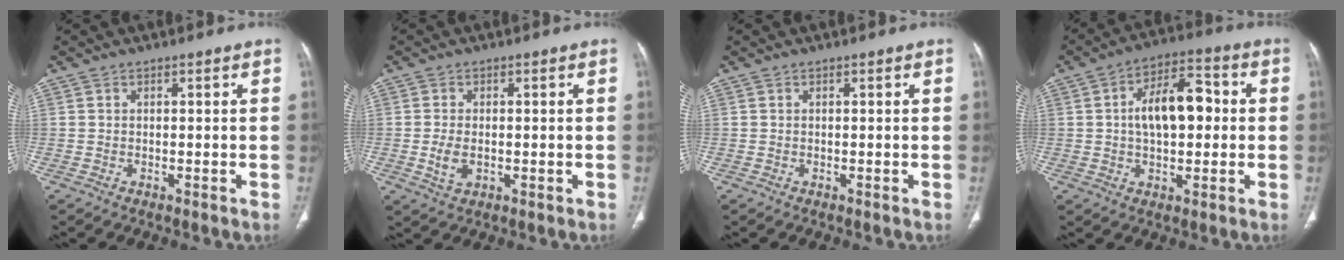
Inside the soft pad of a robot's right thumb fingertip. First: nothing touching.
{"total": 3.9, "force": [-0.4, 2.4, 3.0], "torque": [-0.062, -0.004, -0.005]}
{"total": 0.0}
{"total": 12.4, "force": [0.9, 6.8, 10.3], "torque": [-0.151, 0.025, 0.010]}